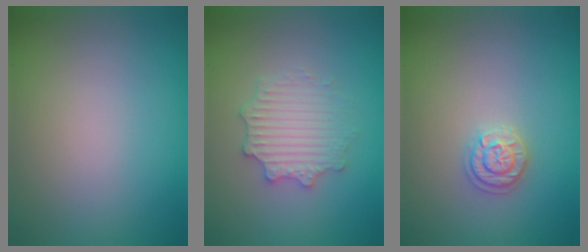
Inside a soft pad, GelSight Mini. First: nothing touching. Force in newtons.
{"total": 3.6, "press": 3.5, "slide": 0.6}
{"total": 1.8, "press": 1.8, "slide": 0.1}